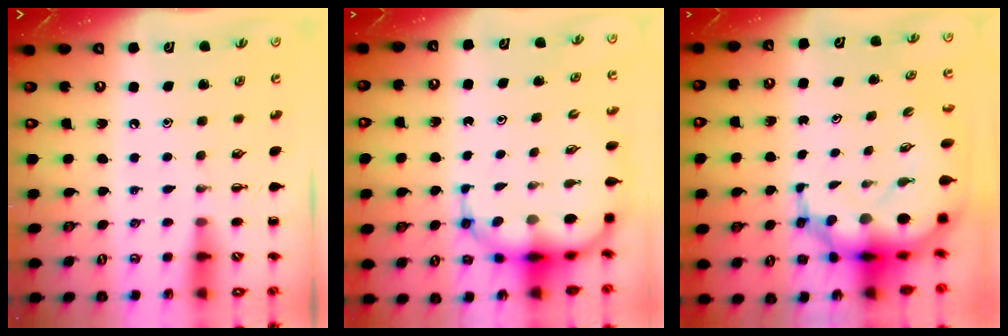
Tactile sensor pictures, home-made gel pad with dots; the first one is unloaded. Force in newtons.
{"total": 10.7, "press": 10.3, "slide": 2.9}
{"total": 13.0, "press": 12.6, "slide": 3.4}